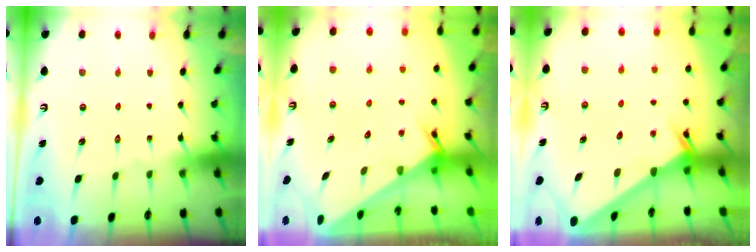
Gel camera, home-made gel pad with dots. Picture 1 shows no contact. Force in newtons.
{"total": 3.3, "press": 3.2, "slide": 0.2}
{"total": 2.6, "press": 2.6, "slide": 0.2}